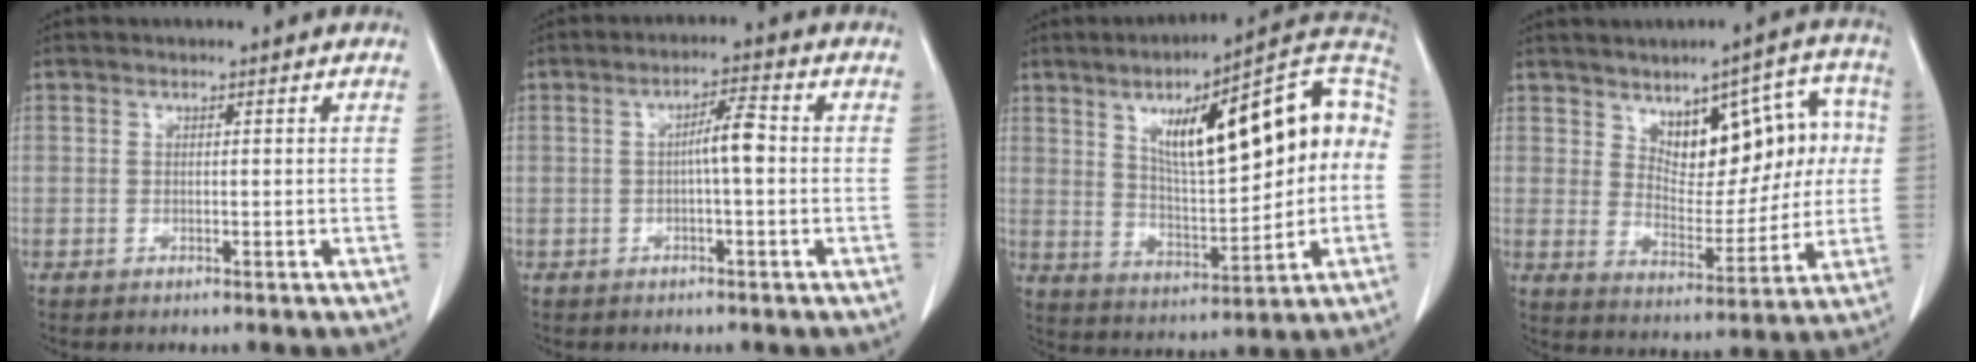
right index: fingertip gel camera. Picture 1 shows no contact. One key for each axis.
{"total": 4.0, "fx": -0.2, "fy": 0.4, "fz": 4.0, "tx": -0.064, "ty": 0.012, "tz": -0.002}
{"total": 22.3, "fx": 4.1, "fy": 5.9, "fz": 21.0, "tx": -0.313, "ty": 0.043, "tz": 0.064}
{"total": 12.1, "fx": 3.5, "fy": 6.1, "fz": 9.9, "tx": -0.121, "ty": 0.032, "tz": 0.061}